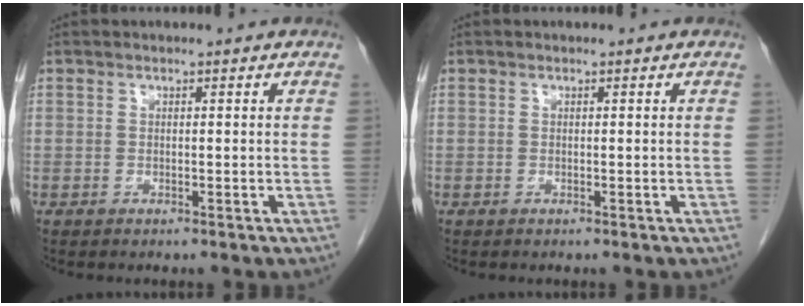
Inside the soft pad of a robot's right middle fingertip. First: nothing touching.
{"total": 0.0}